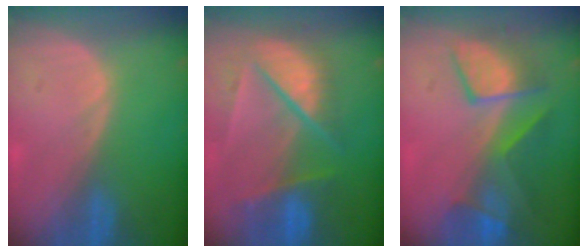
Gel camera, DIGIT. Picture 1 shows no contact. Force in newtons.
{"total": 9.4, "press": 8.2, "slide": 4.6}
{"total": 7.9, "press": 7.8, "slide": 1.4}